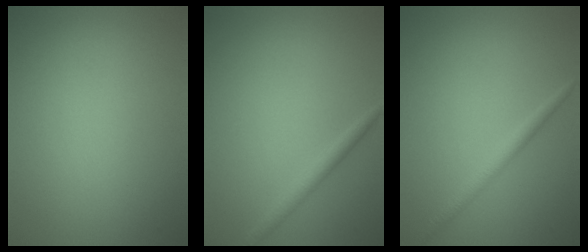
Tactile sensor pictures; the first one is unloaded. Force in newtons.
{"total": 1.5, "press": 1.5, "slide": 0.1}
{"total": 1.6, "press": 1.6, "slide": 0.0}